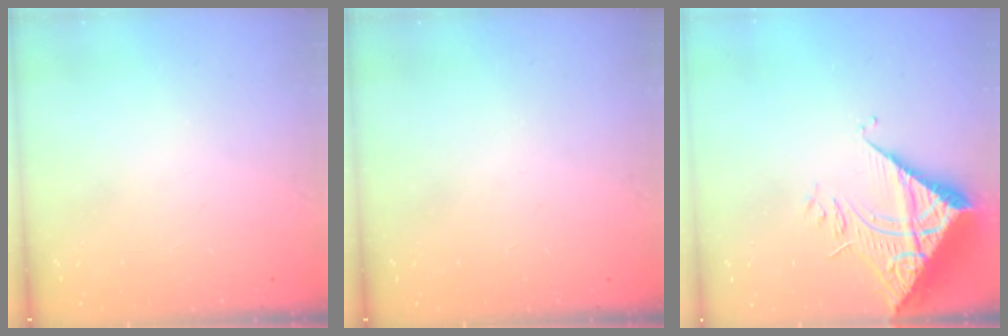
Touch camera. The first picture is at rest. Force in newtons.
{"total": 0.0}
{"total": 10.7, "press": 10.6, "slide": 1.0}